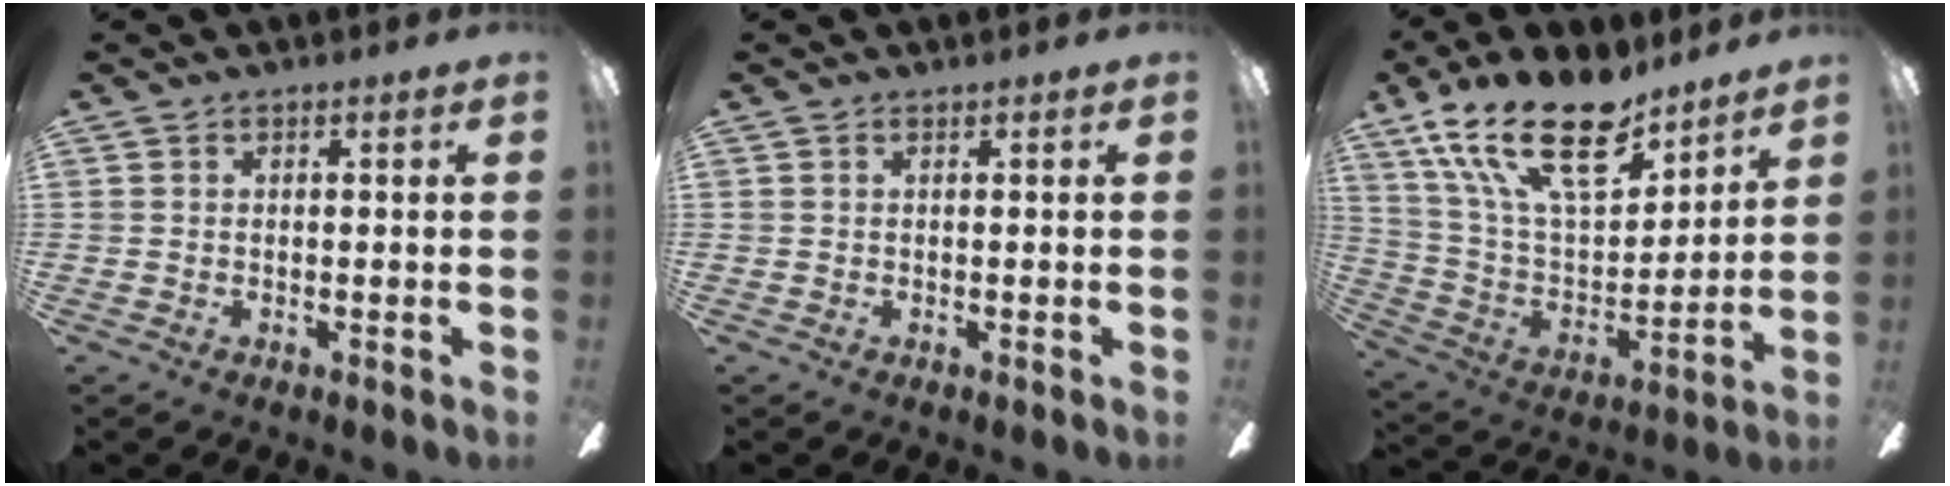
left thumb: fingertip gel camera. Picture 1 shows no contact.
{"total": 0.0}
{"total": 23.1, "force": [14.9, 10.2, 14.4], "torque": [-0.276, -0.086, 0.262]}